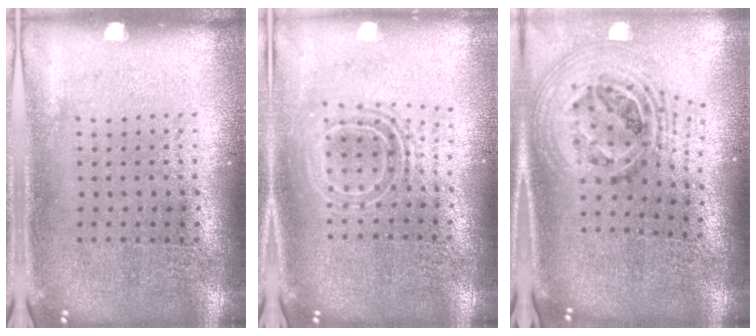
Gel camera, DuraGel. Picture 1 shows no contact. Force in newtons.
{"total": 1.6, "press": 1.3, "slide": 1.0}
{"total": 1.9, "press": 1.5, "slide": 1.1}